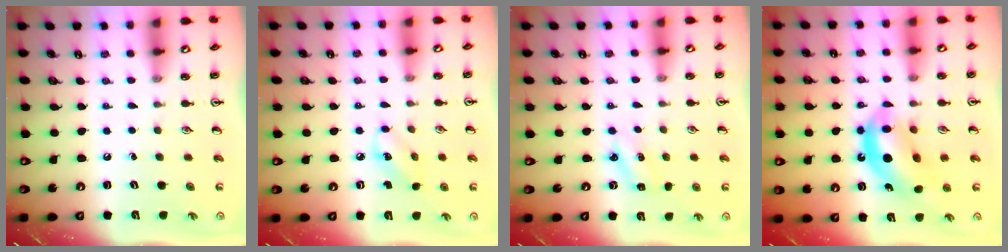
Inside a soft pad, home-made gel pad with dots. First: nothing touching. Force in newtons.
{"total": 4.2, "press": 4.1, "slide": 1.1}
{"total": 2.6, "press": 2.4, "slide": 0.8}
{"total": 12.0, "press": 11.4, "slide": 3.7}